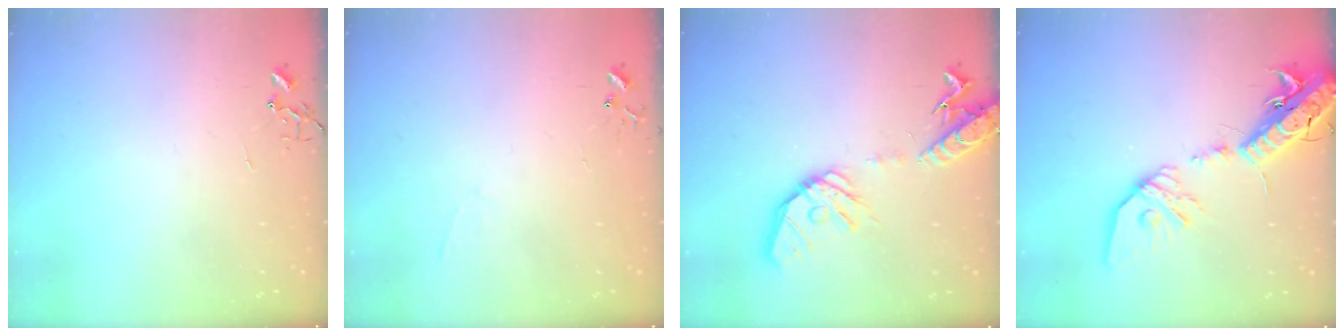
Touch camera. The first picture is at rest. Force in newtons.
{"total": 4.4, "press": 4.4, "slide": 0.4}
{"total": 17.8, "press": 17.5, "slide": 3.0}
{"total": 21.0, "press": 20.6, "slide": 4.1}